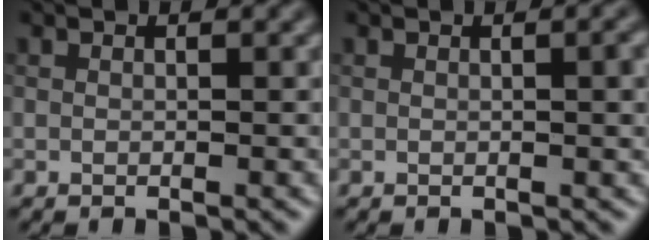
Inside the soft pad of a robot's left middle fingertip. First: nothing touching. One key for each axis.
{"total": 2.4, "fx": 0.2, "fy": 0.7, "fz": 2.3, "tx": -0.025, "ty": 0.004, "tz": 0.000}